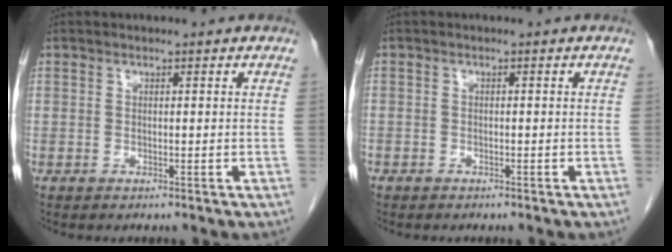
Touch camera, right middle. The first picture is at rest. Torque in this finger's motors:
{"motor_torque": [0.90, -1.16, 0.81, 0.02]}